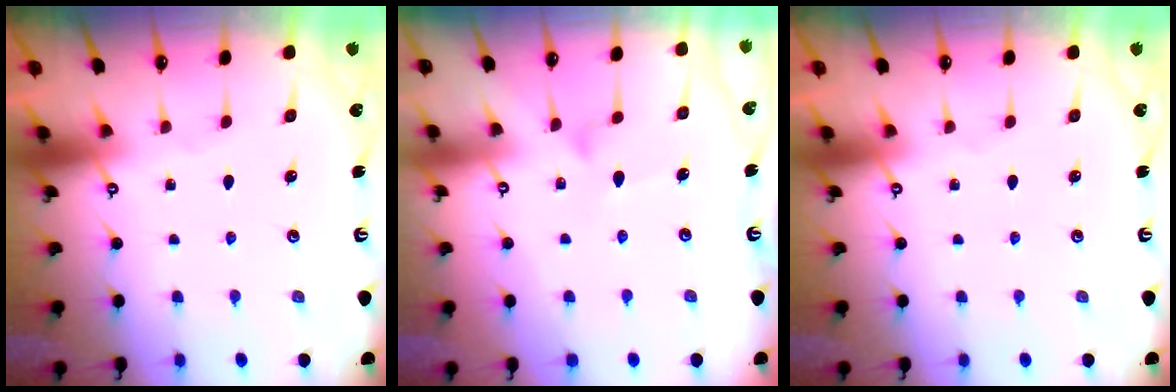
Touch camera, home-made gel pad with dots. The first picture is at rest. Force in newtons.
{"total": 8.8, "press": 8.7, "slide": 0.5}
{"total": 0.0}